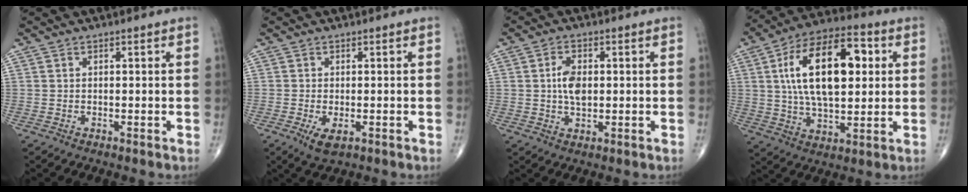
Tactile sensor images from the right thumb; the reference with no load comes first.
{"total": 3.6, "force": [-1.3, 1.6, 2.9], "torque": [-0.056, -0.008, -0.020]}
{"total": 5.5, "force": [0.4, 3.2, 4.4], "torque": [-0.078, 0.001, 0.006]}
{"total": 21.7, "force": [4.4, 10.9, 18.2], "torque": [-0.294, 0.011, 0.067]}